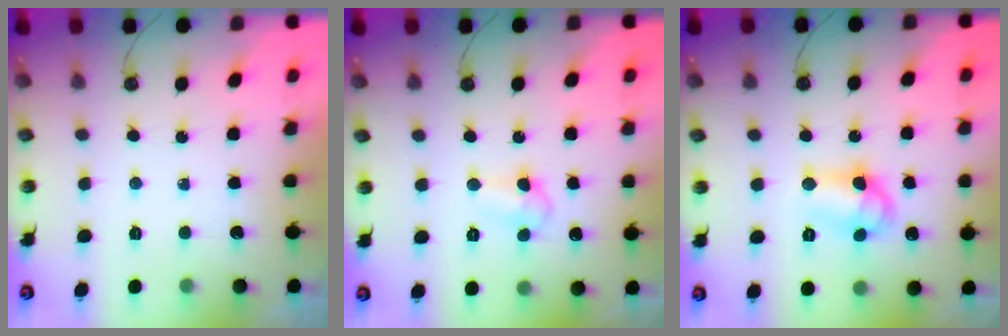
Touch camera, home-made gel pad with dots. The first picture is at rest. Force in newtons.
{"total": 4.4, "press": 4.3, "slide": 1.2}
{"total": 9.9, "press": 9.8, "slide": 0.8}